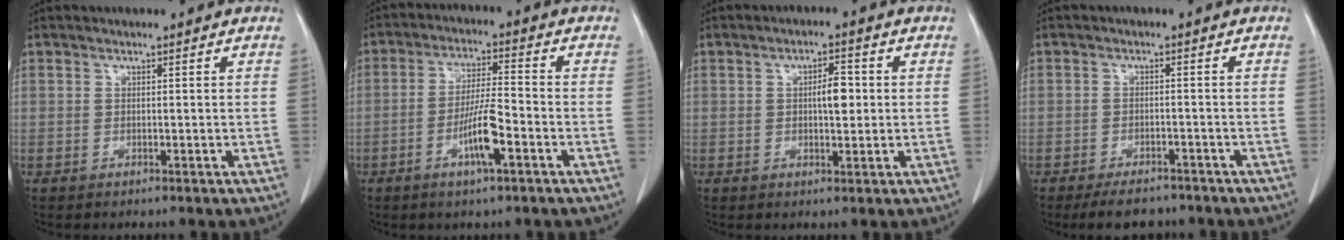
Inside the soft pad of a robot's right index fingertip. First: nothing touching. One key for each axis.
{"total": 7.5, "fx": -3.1, "fy": 0.8, "fz": 6.8, "tx": -0.130, "ty": 0.000, "tz": -0.056}
{"total": 4.2, "fx": 0.4, "fy": 1.4, "fz": 3.9, "tx": -0.062, "ty": 0.005, "tz": 0.006}
{"total": 4.2, "fx": -3.6, "fy": 1.8, "fz": 1.4, "tx": -0.022, "ty": -0.001, "tz": -0.053}